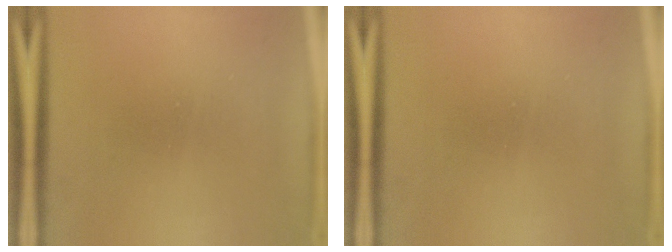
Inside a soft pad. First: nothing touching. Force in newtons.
{"total": 0.0}